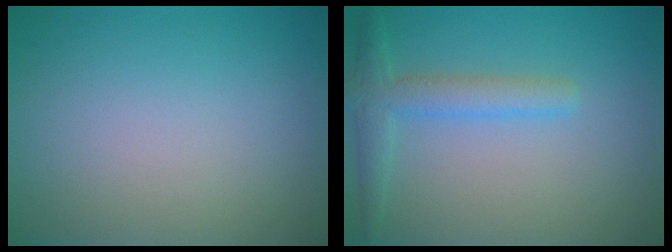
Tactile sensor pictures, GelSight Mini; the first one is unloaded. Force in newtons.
{"total": 3.0, "press": 3.0, "slide": 0.1}